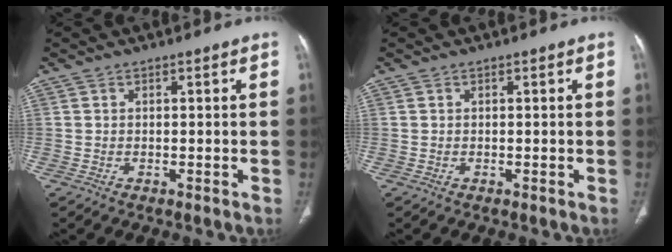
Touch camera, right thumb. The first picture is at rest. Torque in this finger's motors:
{"motor_torque": [0.00, 0.00, -0.29, 0.13, 0.00]}